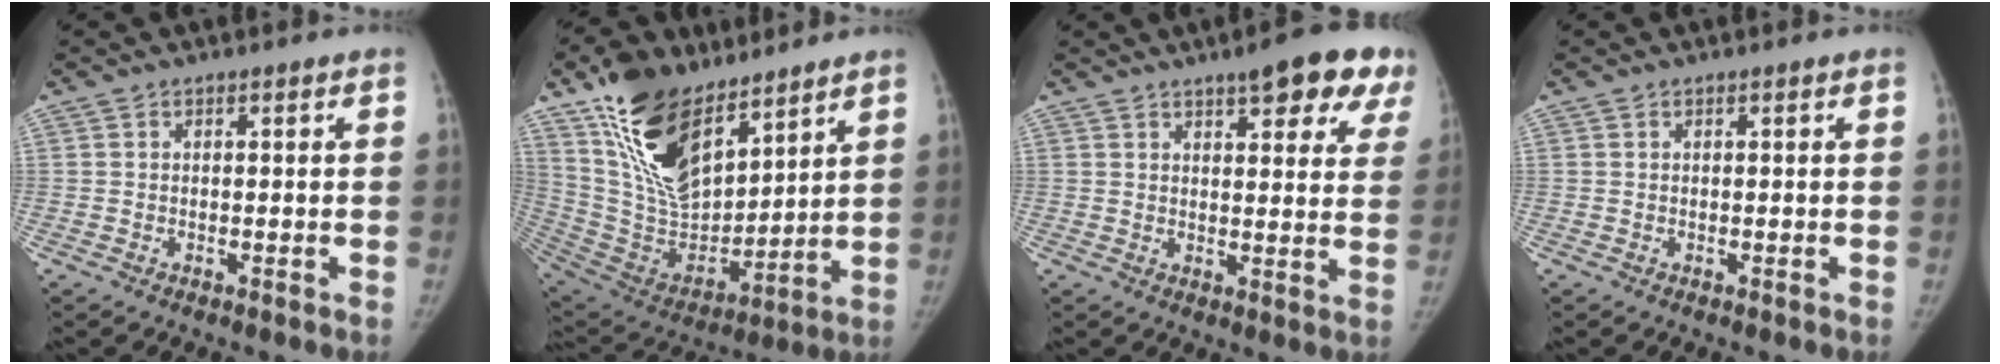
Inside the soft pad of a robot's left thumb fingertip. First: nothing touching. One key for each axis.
{"total": 22.8, "fx": 14.4, "fy": 11.0, "fz": 13.8, "tx": -0.217, "ty": -0.063, "tz": 0.277}
{"total": 14.8, "fx": 9.0, "fy": 4.5, "fz": 10.9, "tx": -0.109, "ty": -0.027, "tz": 0.104}
{"total": 0.0}